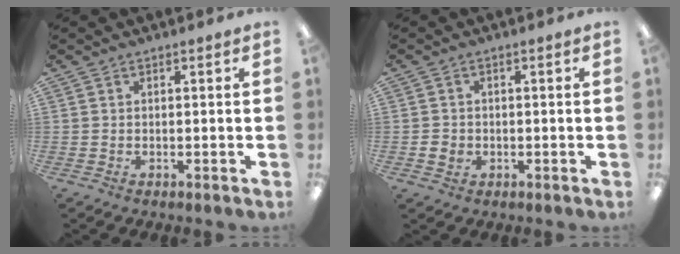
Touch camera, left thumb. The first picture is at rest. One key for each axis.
{"total": 2.4, "fx": -0.5, "fy": 2.2, "fz": 0.9, "tx": -0.014, "ty": 0.004, "tz": -0.011}